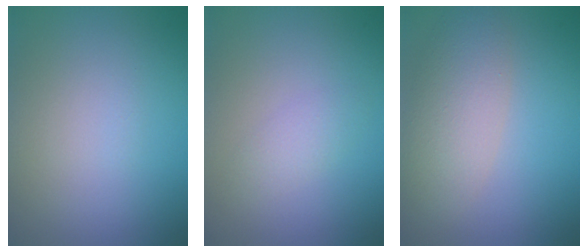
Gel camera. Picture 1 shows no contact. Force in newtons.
{"total": 2.5, "press": 2.4, "slide": 0.3}
{"total": 4.6, "press": 4.6, "slide": 0.2}